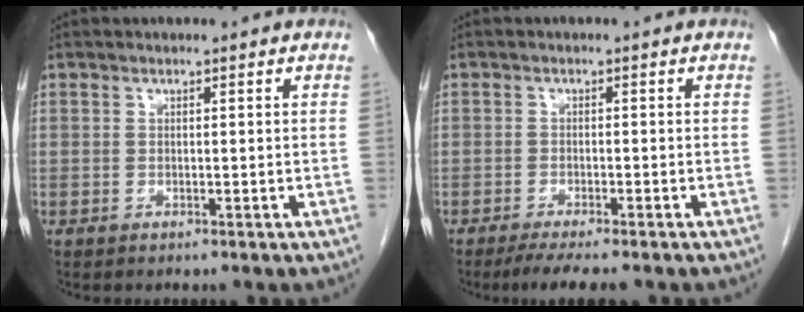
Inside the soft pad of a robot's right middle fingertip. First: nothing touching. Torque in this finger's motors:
{"motor_torque": [0.93, -0.58, 0.15, 0.08]}